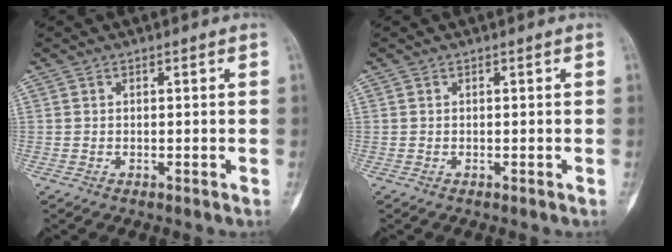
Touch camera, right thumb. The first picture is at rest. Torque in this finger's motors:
{"motor_torque": [0.00, 0.00, 0.00, 0.00, 0.00]}